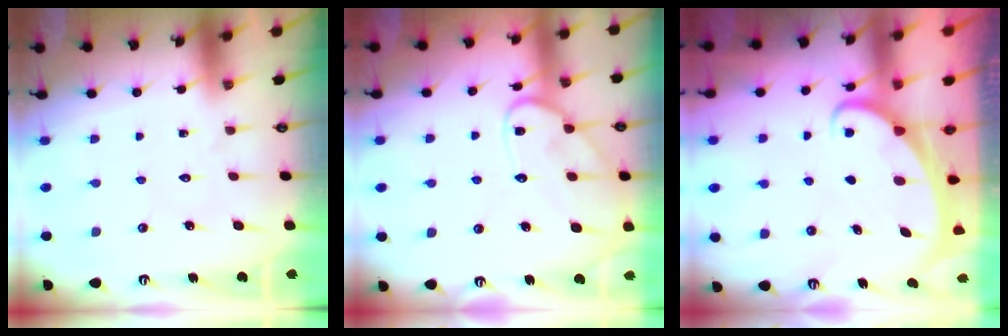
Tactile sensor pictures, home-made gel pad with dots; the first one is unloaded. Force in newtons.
{"total": 12.9, "press": 12.9, "slide": 1.1}
{"total": 2.4, "press": 2.4, "slide": 0.3}